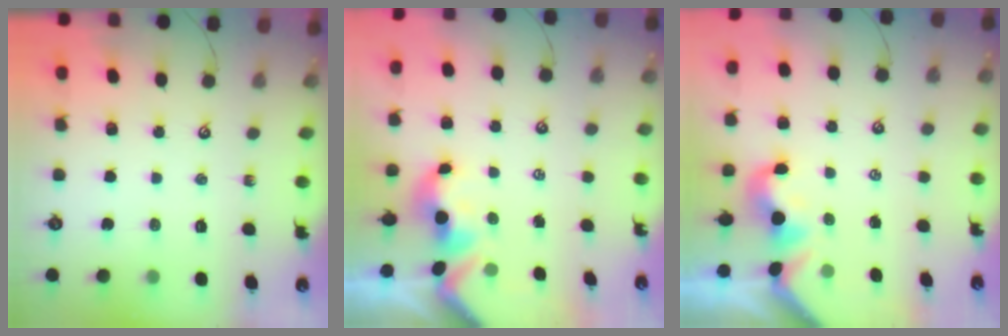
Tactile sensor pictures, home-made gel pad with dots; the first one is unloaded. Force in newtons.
{"total": 1.5, "press": 1.3, "slide": 0.7}
{"total": 1.2, "press": 1.1, "slide": 0.2}